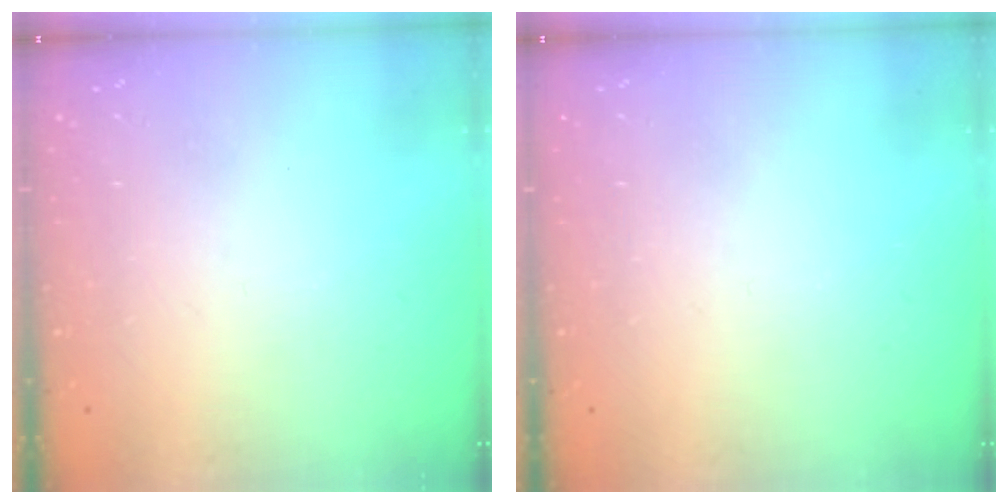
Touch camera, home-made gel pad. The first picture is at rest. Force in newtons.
{"total": 0.0}